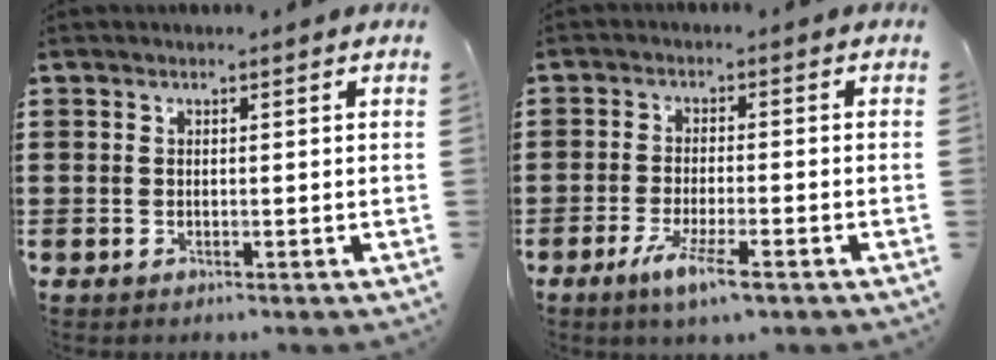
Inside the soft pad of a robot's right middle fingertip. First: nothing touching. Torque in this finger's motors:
{"motor_torque": [1.64, -0.50, 0.82, 0.21]}